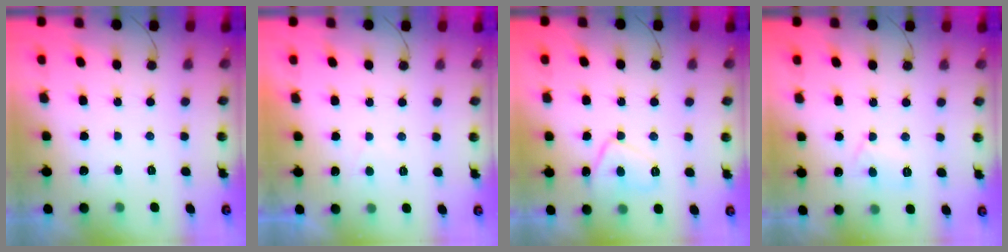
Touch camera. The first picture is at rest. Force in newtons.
{"total": 0.7, "press": 0.3, "slide": 0.6}
{"total": 9.1, "press": 9.0, "slide": 0.6}
{"total": 5.8, "press": 5.8, "slide": 0.2}